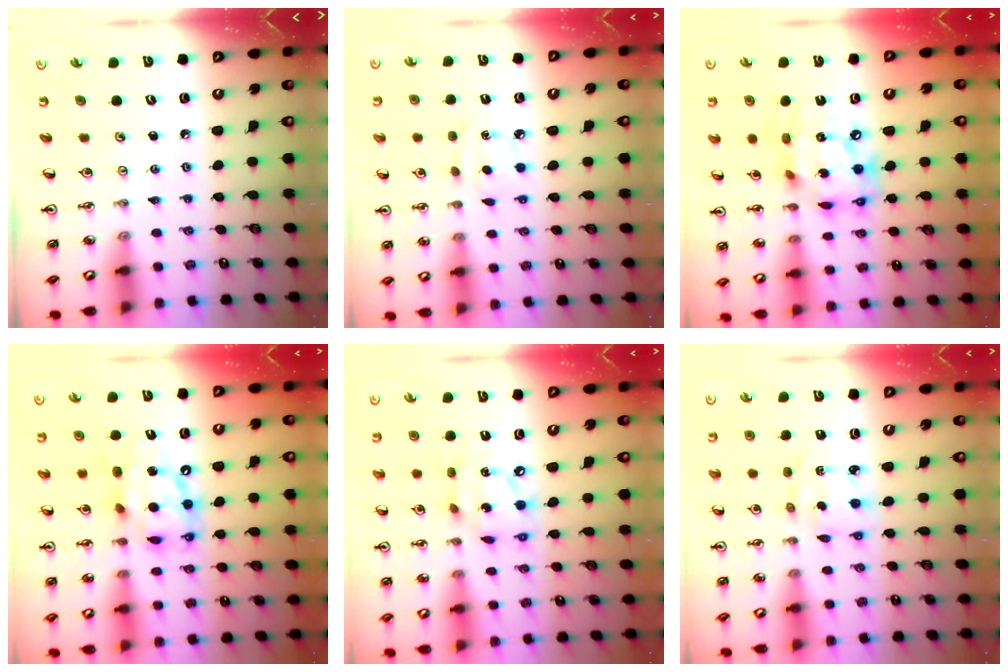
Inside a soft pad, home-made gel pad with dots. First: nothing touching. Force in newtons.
{"total": 5.1, "press": 5.1, "slide": 0.3}
{"total": 16.0, "press": 15.9, "slide": 1.5}
{"total": 12.2, "press": 12.1, "slide": 1.1}
{"total": 9.5, "press": 9.4, "slide": 0.9}
{"total": 2.5, "press": 2.5, "slide": 0.3}